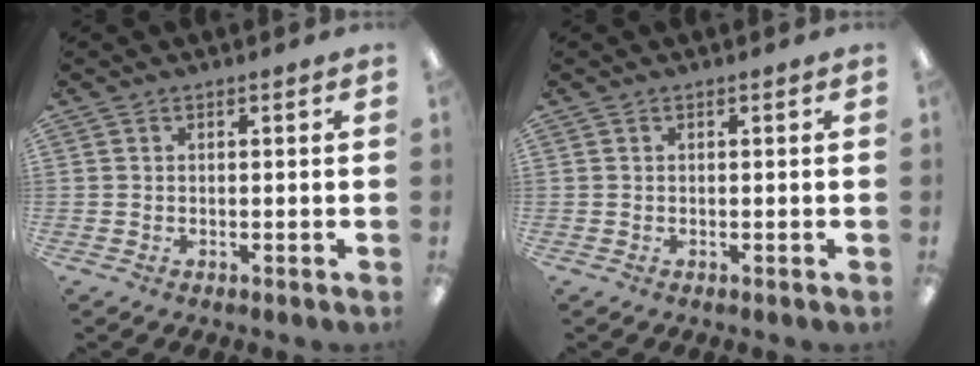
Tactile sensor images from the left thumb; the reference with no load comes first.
{"total": 0.0}